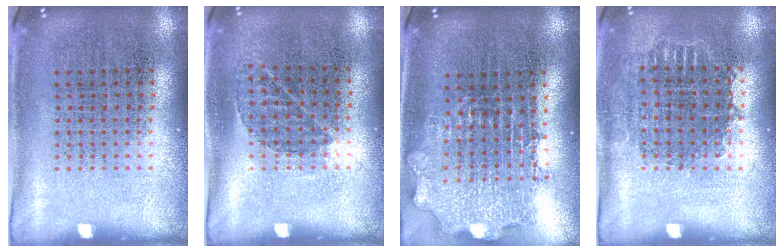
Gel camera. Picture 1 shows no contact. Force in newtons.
{"total": 0.8, "press": 0.6, "slide": 0.5}
{"total": 2.0, "press": 1.6, "slide": 1.2}
{"total": 0.9, "press": 0.8, "slide": 0.2}